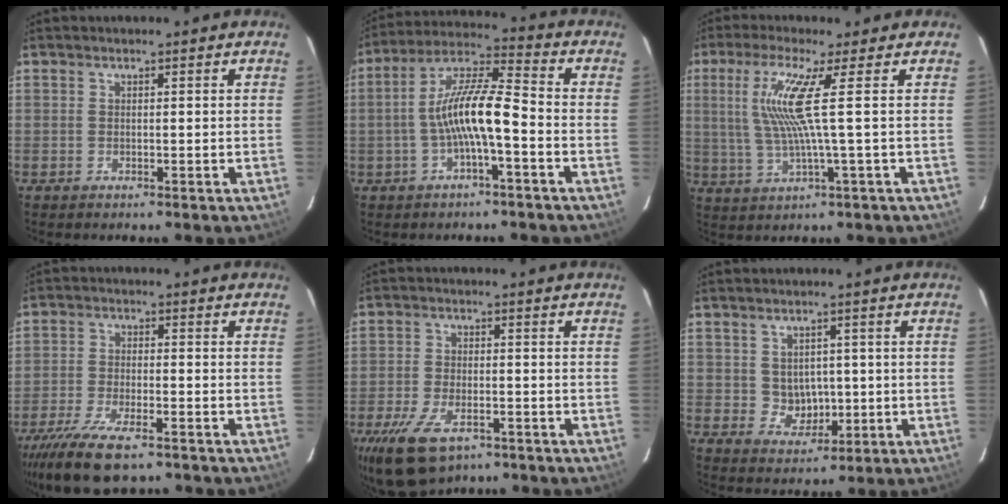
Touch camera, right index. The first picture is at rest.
{"total": 10.7, "force": [-2.7, 1.8, 10.2], "torque": [-0.205, 0.018, -0.050]}
{"total": 8.6, "force": [1.7, -1.6, 8.3], "torque": [-0.164, -0.006, 0.045]}
{"total": 13.1, "force": [-9.6, 3.8, 8.0], "torque": [-0.186, -0.040, -0.175]}
{"total": 12.8, "force": [-7.9, 6.2, 8.0], "torque": [-0.190, -0.031, -0.137]}
{"total": 4.7, "force": [0.1, 4.4, 1.7], "torque": [-0.033, 0.007, 0.016]}